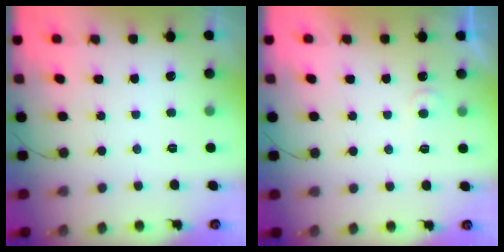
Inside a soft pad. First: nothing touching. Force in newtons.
{"total": 3.4, "press": 3.3, "slide": 0.3}